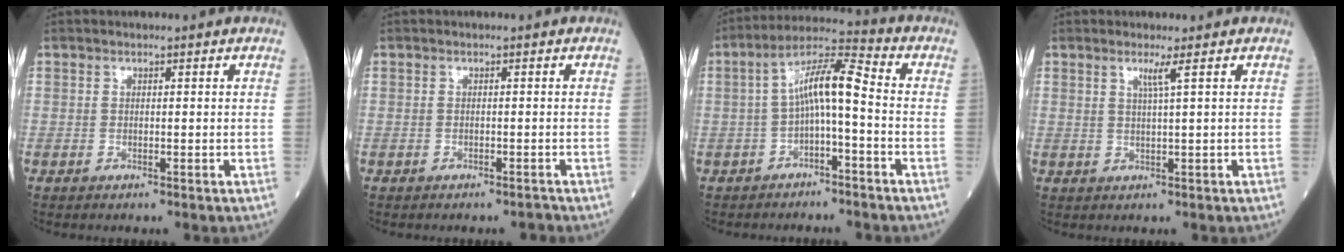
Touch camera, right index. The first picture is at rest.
{"total": 0.5, "force": [-0.5, 0.0, 0.2], "torque": [-0.002, -0.001, -0.009]}
{"total": 7.8, "force": [-1.0, 1.3, 7.6], "torque": [-0.141, 0.032, -0.020]}
{"total": 2.1, "force": [1.1, -0.6, 1.6], "torque": [-0.035, -0.006, 0.023]}